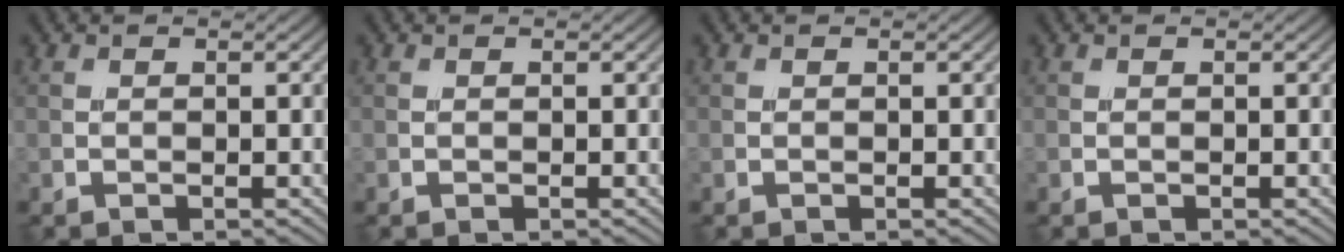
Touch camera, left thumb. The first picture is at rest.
{"total": 0.0}
{"total": 0.0}
{"total": 0.0}